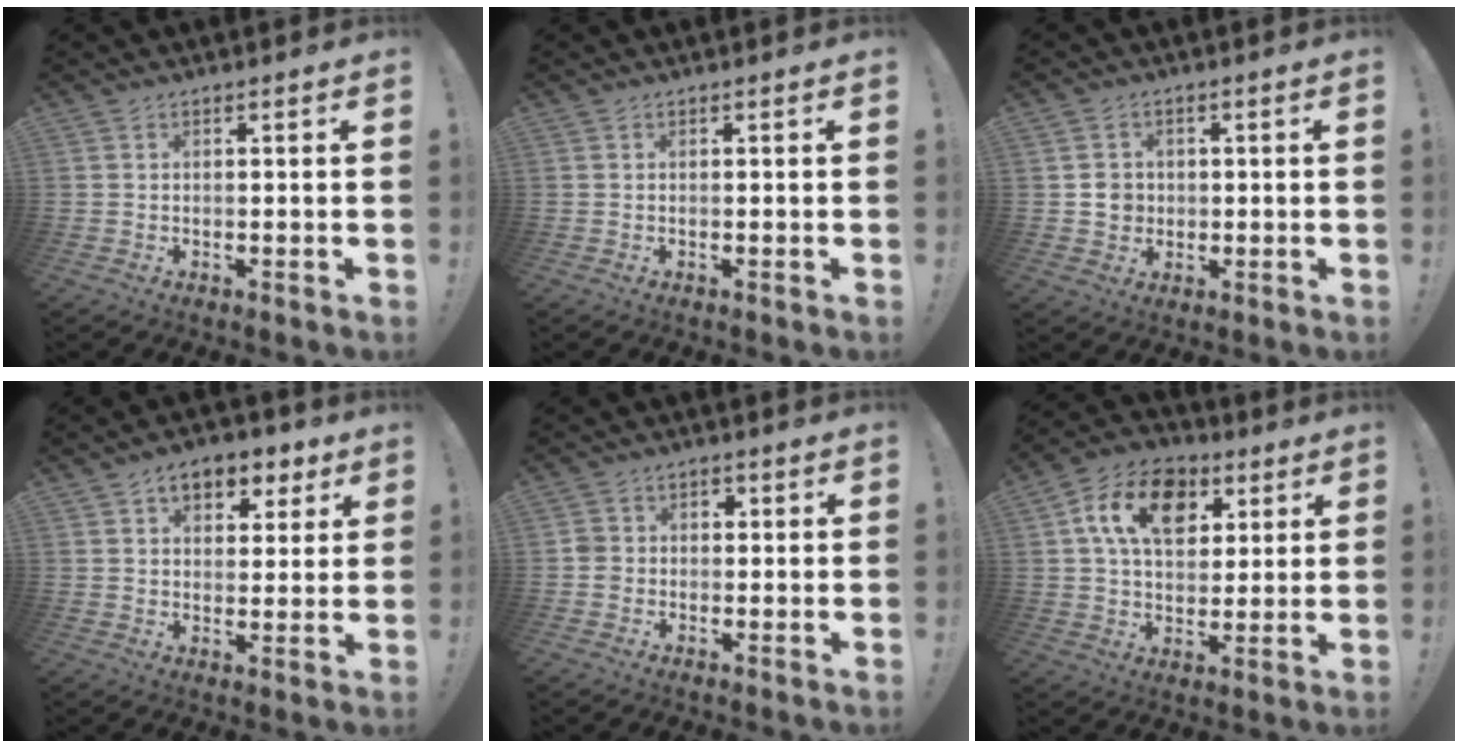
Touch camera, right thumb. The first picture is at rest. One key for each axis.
{"total": 0.0}
{"total": 4.9, "fx": 0.7, "fy": 4.7, "fz": 1.4, "tx": -0.010, "ty": 0.000, "tz": 0.012}
{"total": 8.9, "fx": 4.6, "fy": 5.8, "fz": 5.0, "tx": -0.065, "ty": -0.016, "tz": 0.082}
{"total": 4.4, "fx": -1.1, "fy": 4.1, "fz": 1.2, "tx": -0.016, "ty": 0.016, "tz": -0.019}
{"total": 16.4, "fx": 6.2, "fy": 11.2, "fz": 10.3, "tx": -0.158, "ty": -0.008, "tz": 0.116}